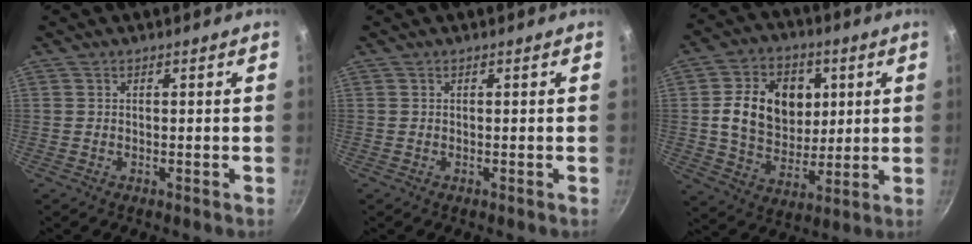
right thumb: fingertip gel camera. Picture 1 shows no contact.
{"total": 0.0}
{"total": 15.8, "force": [3.0, 12.2, 9.6], "torque": [-0.132, -0.005, 0.052]}